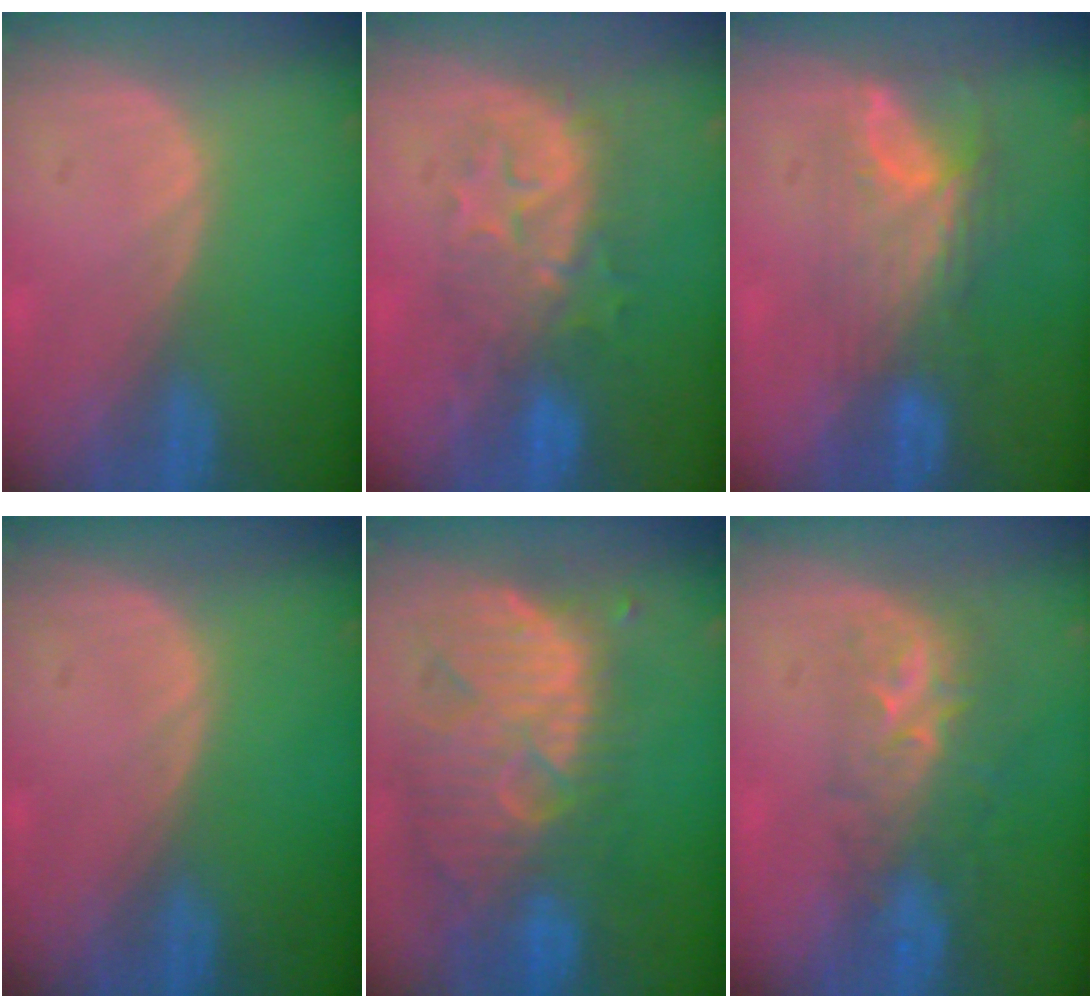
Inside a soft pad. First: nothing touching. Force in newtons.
{"total": 7.8, "press": 7.6, "slide": 1.7}
{"total": 8.0, "press": 6.6, "slide": 4.5}
{"total": 0.0}
{"total": 12.4, "press": 11.1, "slide": 5.5}
{"total": 8.7, "press": 7.2, "slide": 5.0}